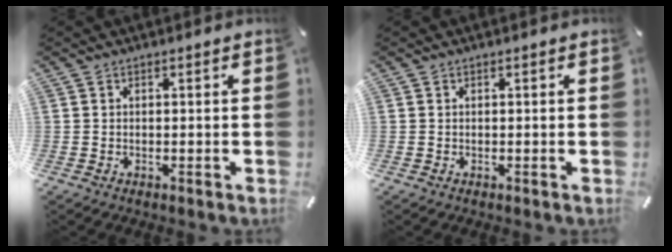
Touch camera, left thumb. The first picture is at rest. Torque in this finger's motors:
{"motor_torque": [0.10, 0.00, -0.03, 0.12, 0.06]}